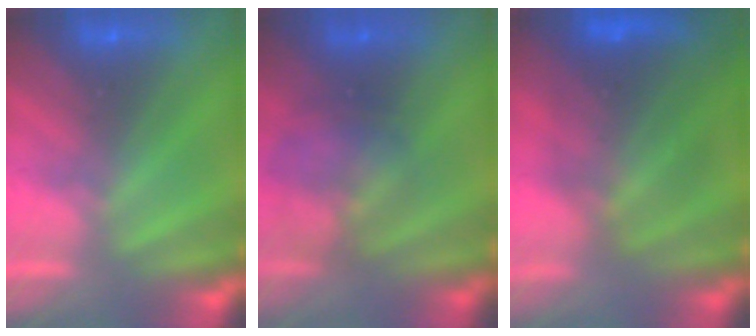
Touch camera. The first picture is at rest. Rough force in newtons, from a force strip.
{"total": 2.3}
{"total": 7.9}